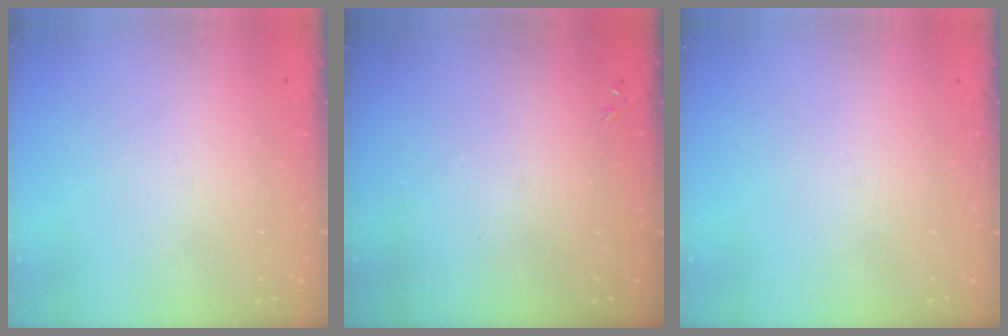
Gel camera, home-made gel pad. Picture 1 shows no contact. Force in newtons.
{"total": 0.0}
{"total": 0.0}